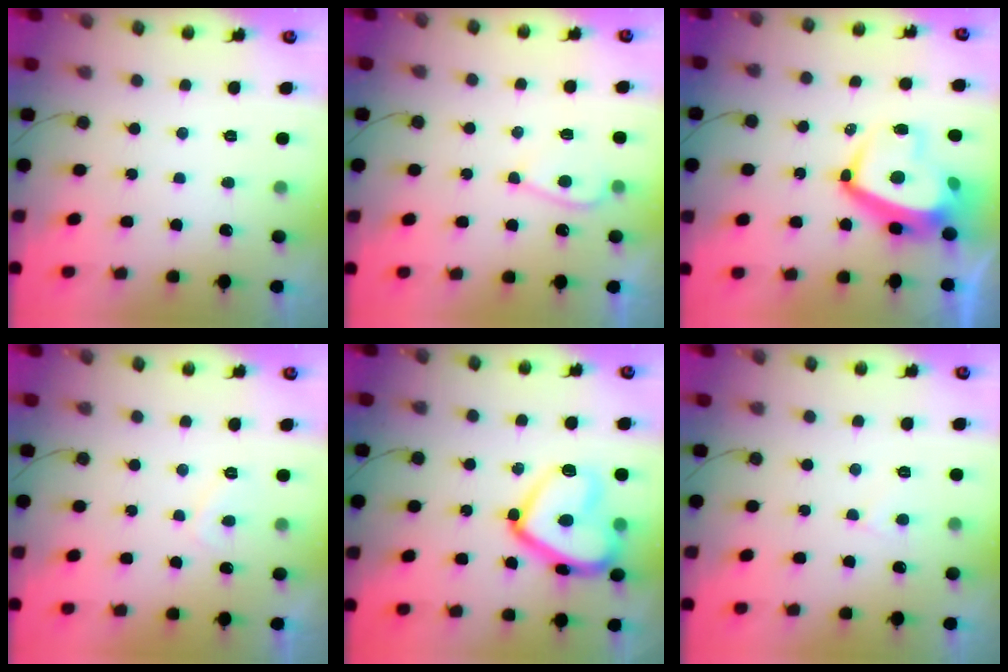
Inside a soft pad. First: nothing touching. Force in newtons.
{"total": 4.3, "press": 4.2, "slide": 0.8}
{"total": 13.8, "press": 13.7, "slide": 1.7}
{"total": 2.3, "press": 2.1, "slide": 0.8}
{"total": 18.2, "press": 18.2, "slide": 1.3}
{"total": 2.7, "press": 2.7, "slide": 0.2}